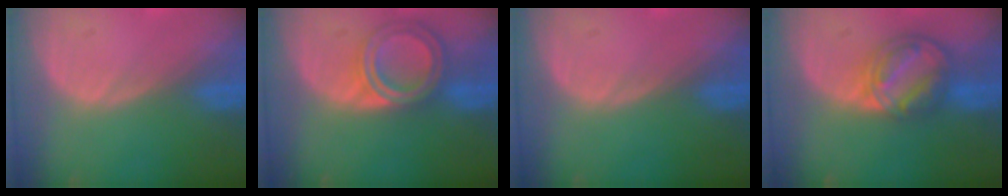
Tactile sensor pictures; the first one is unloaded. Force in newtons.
{"total": 6.8, "press": 6.1, "slide": 3.1}
{"total": 0.0}
{"total": 8.2, "press": 6.9, "slide": 4.4}